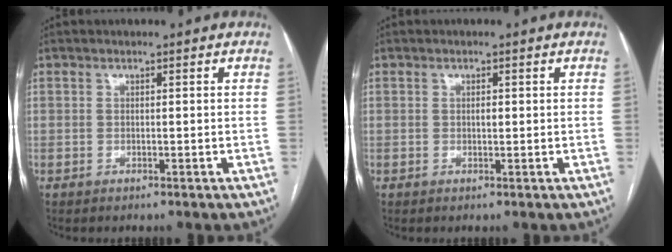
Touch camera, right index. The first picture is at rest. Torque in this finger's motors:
{"motor_torque": [0.14, 0.01, 0.12, 0.03]}